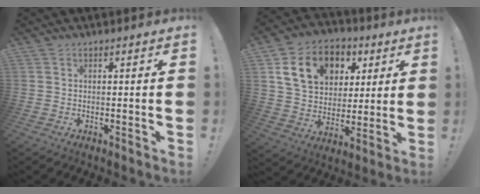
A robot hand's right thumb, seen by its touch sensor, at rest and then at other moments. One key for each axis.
{"total": 17.0, "fx": 6.8, "fy": 12.8, "fz": 8.9, "tx": -0.135, "ty": -0.018, "tz": 0.133}